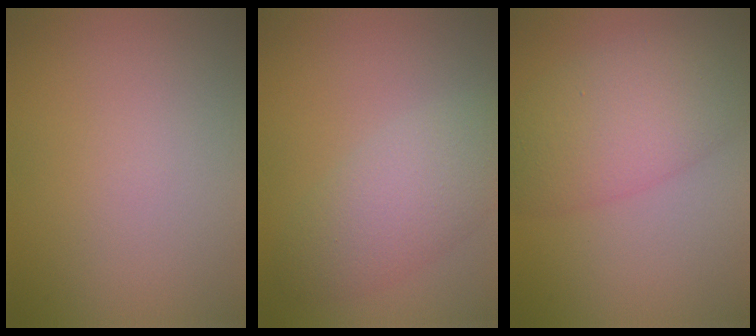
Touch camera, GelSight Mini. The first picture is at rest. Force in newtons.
{"total": 4.9, "press": 4.9, "slide": 0.1}
{"total": 6.8, "press": 6.8, "slide": 0.1}